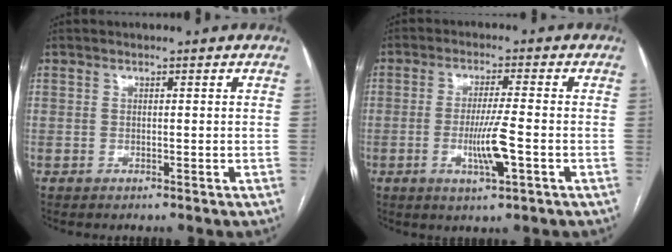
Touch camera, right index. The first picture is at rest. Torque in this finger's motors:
{"motor_torque": [0.15, -0.11, 0.13, 0.08]}